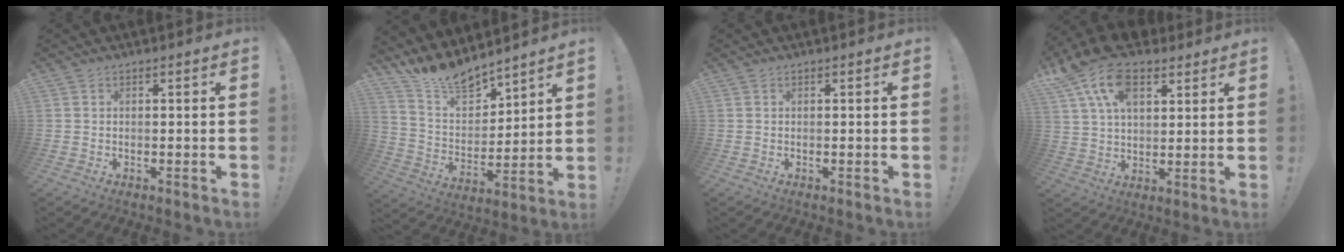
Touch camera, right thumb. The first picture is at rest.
{"total": 12.6, "force": [11.9, 3.3, 2.9], "torque": [-0.072, -0.101, 0.220]}
{"total": 0.0}
{"total": 17.3, "force": [9.4, 10.0, 10.6], "torque": [-0.214, -0.045, 0.165]}